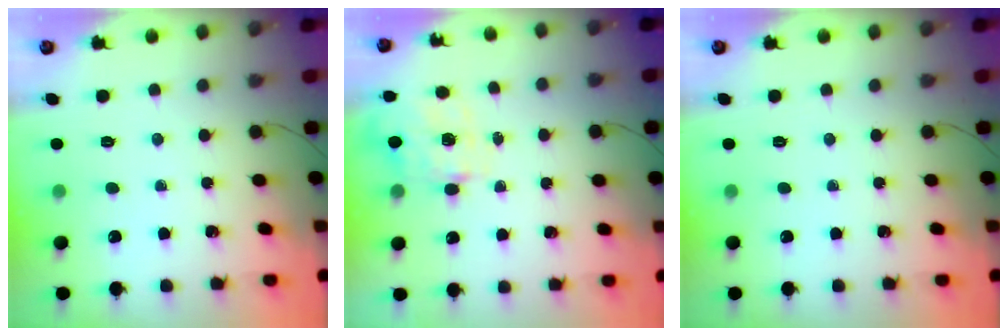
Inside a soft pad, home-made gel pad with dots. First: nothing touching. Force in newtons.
{"total": 3.6, "press": 3.5, "slide": 1.0}
{"total": 0.0}